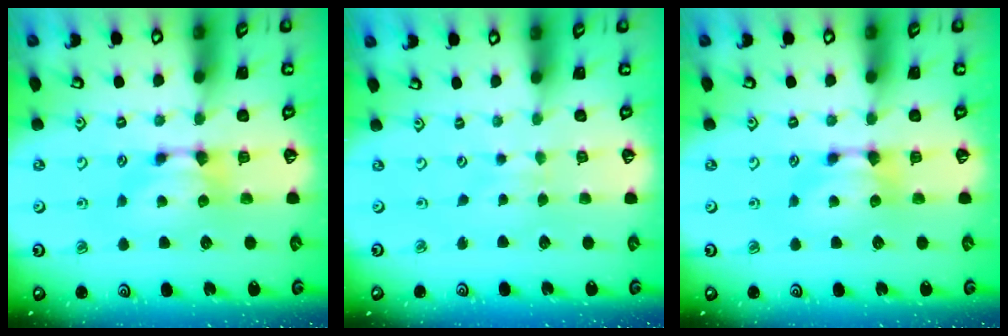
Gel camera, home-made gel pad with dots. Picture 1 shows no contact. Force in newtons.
{"total": 3.1, "press": 3.1, "slide": 0.1}
{"total": 0.0}